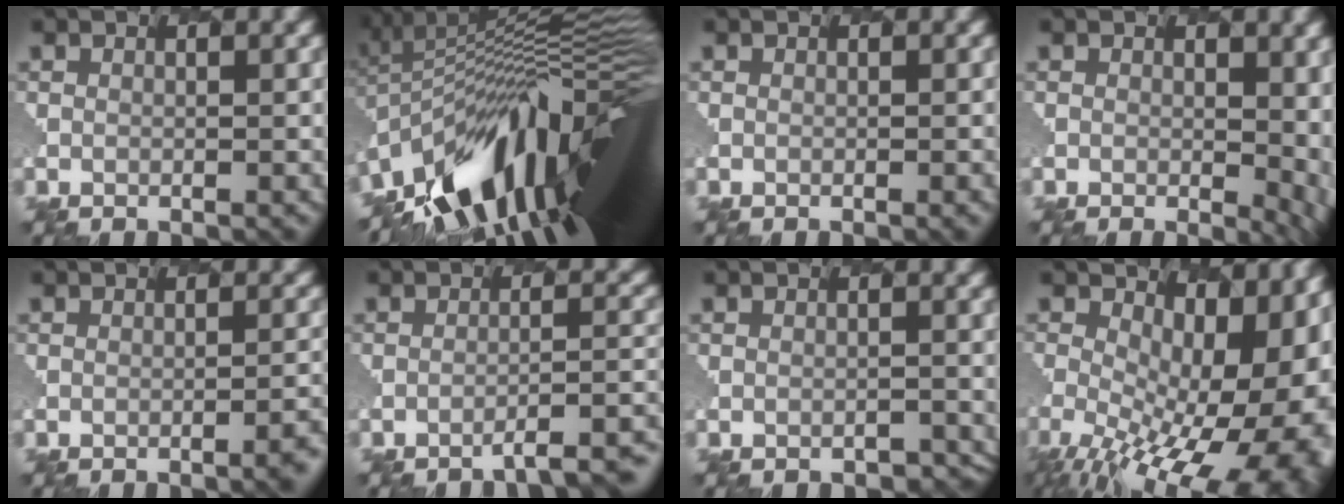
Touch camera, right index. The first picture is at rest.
{"total": 14.1, "force": [-5.4, 6.9, 11.0], "torque": [-0.181, 0.009, -0.102]}
{"total": 1.5, "force": [-0.2, 0.7, 1.4], "torque": [-0.003, 0.005, -0.008]}
{"total": 5.8, "force": [-0.3, 2.8, 5.1], "torque": [-0.042, -0.008, -0.002]}
{"total": 3.4, "force": [-1.2, 1.4, 2.9], "torque": [-0.021, -0.005, -0.007]}
{"total": 5.8, "force": [-4.8, 1.0, 3.0], "torque": [-0.029, 0.014, -0.060]}
{"total": 1.6, "force": [-1.3, 0.7, 0.6], "torque": [-0.008, -0.001, -0.004]}
{"total": 17.1, "force": [-3.4, 8.7, 14.4], "torque": [-0.171, -0.018, -0.023]}